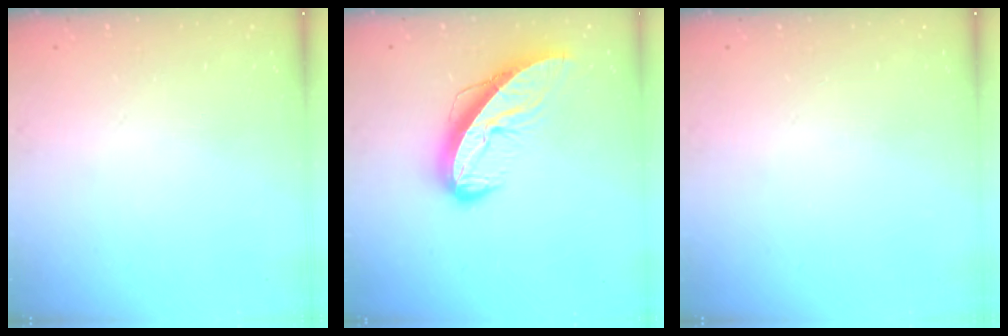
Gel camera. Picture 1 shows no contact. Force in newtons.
{"total": 11.9, "press": 11.8, "slide": 0.9}
{"total": 0.0}